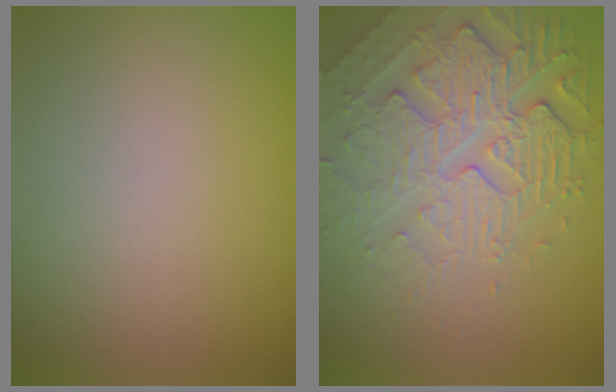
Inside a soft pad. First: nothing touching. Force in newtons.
{"total": 5.0, "press": 4.5, "slide": 2.1}